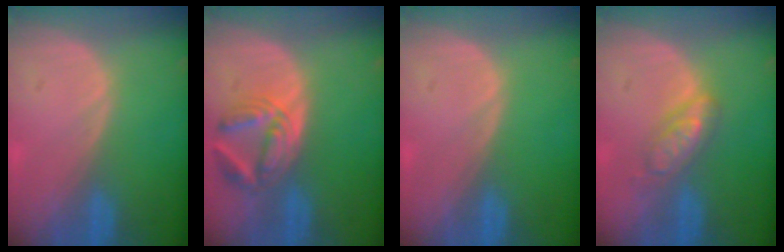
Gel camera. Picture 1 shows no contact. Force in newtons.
{"total": 6.1, "press": 6.1, "slide": 0.2}
{"total": 0.0}
{"total": 4.6, "press": 4.5, "slide": 0.3}